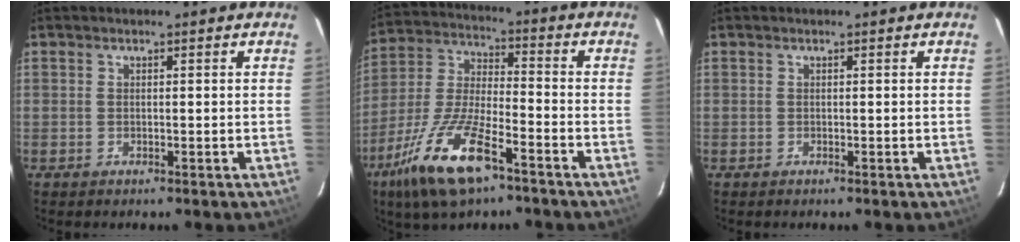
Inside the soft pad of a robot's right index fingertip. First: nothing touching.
{"total": 16.6, "force": [-9.9, 5.0, 12.3], "torque": [-0.271, -0.029, -0.192]}
{"total": 0.0}